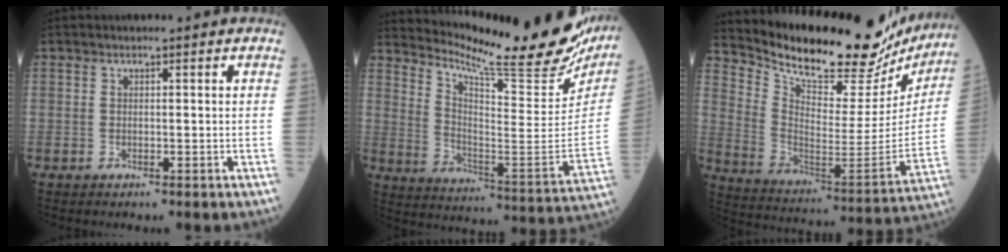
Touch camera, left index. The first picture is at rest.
{"total": 25.1, "force": [22.3, 1.7, 11.4], "torque": [-0.190, -0.092, 0.306]}
{"total": 25.8, "force": [23.2, 6.4, 9.1], "torque": [-0.154, -0.066, 0.326]}